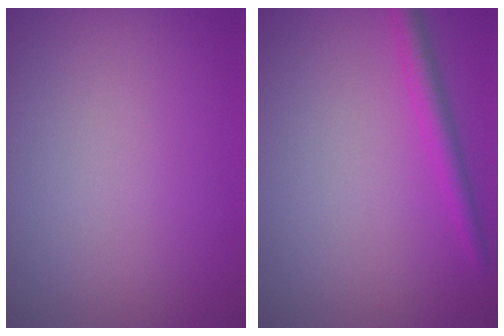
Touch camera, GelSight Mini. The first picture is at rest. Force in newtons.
{"total": 2.2, "press": 2.2, "slide": 0.1}